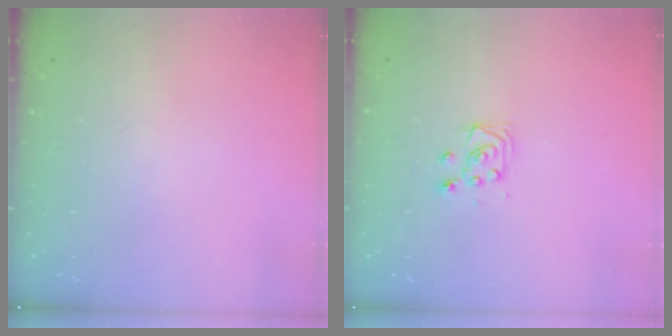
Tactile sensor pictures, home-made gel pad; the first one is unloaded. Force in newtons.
{"total": 5.2, "press": 5.2, "slide": 0.5}